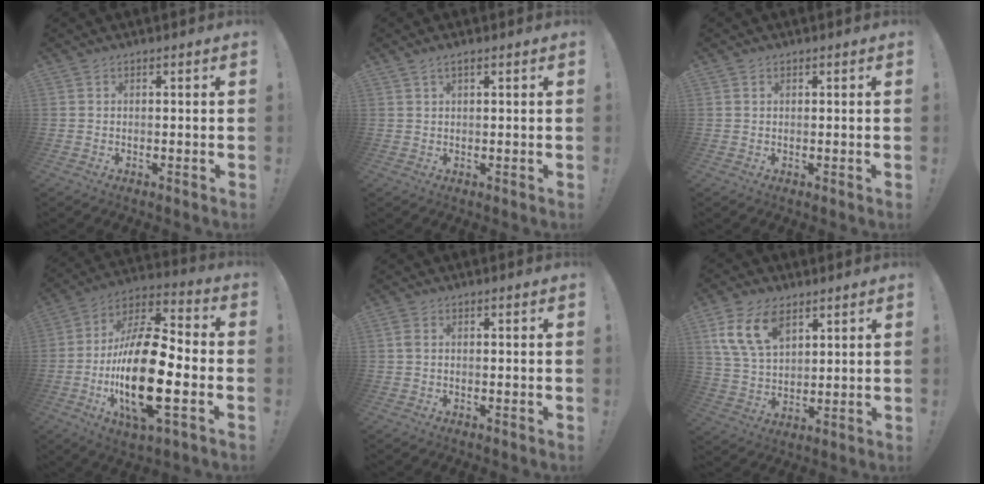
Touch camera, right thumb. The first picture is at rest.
{"total": 1.8, "force": [1.1, 0.5, 1.4], "torque": [-0.031, 0.001, 0.020]}
{"total": 0.7, "force": [0.5, 0.5, 0.1], "torque": [0.001, -0.001, 0.009]}
{"total": 23.9, "force": [-5.2, 8.9, 21.6], "torque": [-0.418, 0.018, -0.087]}
{"total": 1.4, "force": [0.3, 0.7, 1.2], "torque": [-0.030, 0.006, 0.006]}
{"total": 13.1, "force": [7.5, 7.5, 7.7], "torque": [-0.161, -0.021, 0.146]}